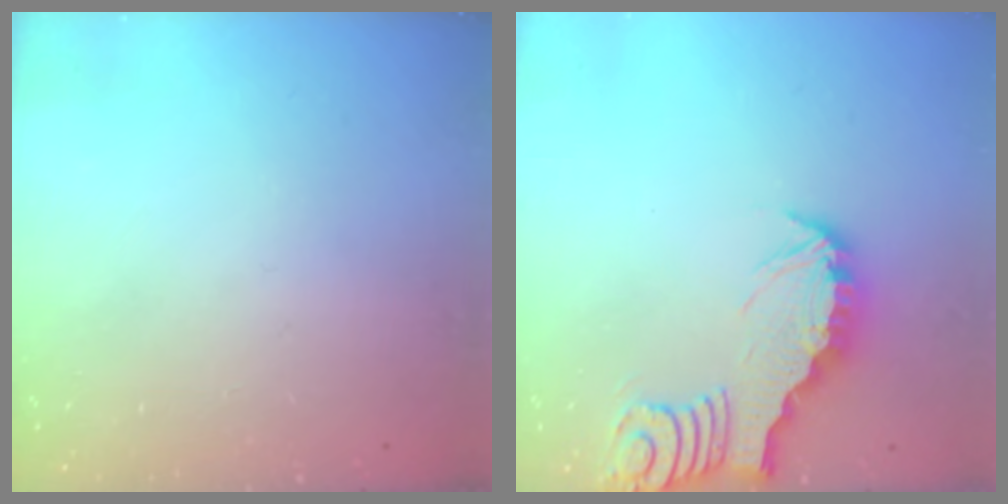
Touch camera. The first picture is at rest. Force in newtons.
{"total": 3.2, "press": 3.2, "slide": 0.3}